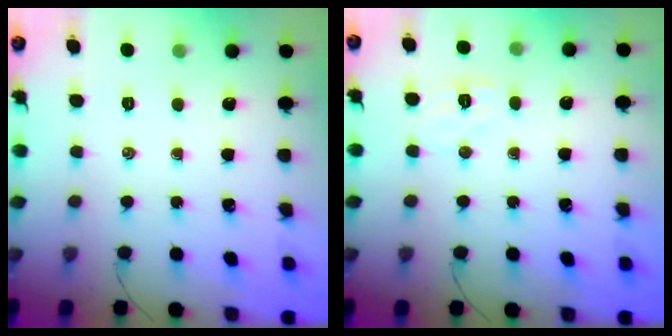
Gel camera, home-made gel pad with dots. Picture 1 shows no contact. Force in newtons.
{"total": 6.3, "press": 6.2, "slide": 1.4}